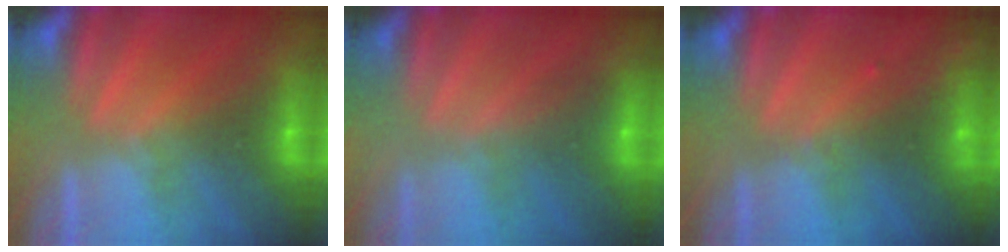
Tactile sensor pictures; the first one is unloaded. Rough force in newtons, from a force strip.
{"total": 2.0}
{"total": 2.9}